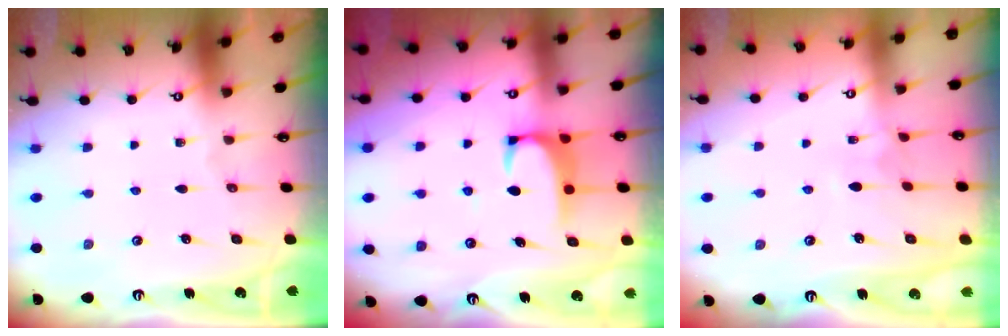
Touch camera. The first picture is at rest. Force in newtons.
{"total": 1.9, "press": 1.9, "slide": 0.3}
{"total": 2.9, "press": 2.9, "slide": 0.2}